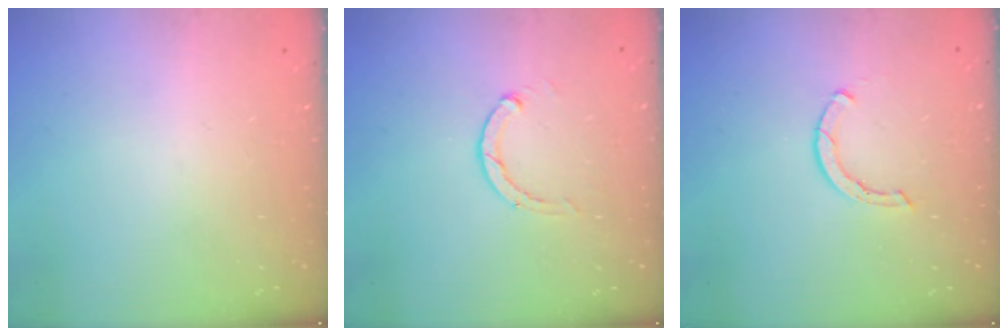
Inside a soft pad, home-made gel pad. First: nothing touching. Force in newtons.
{"total": 2.8, "press": 2.8, "slide": 0.5}
{"total": 1.7, "press": 1.6, "slide": 0.3}